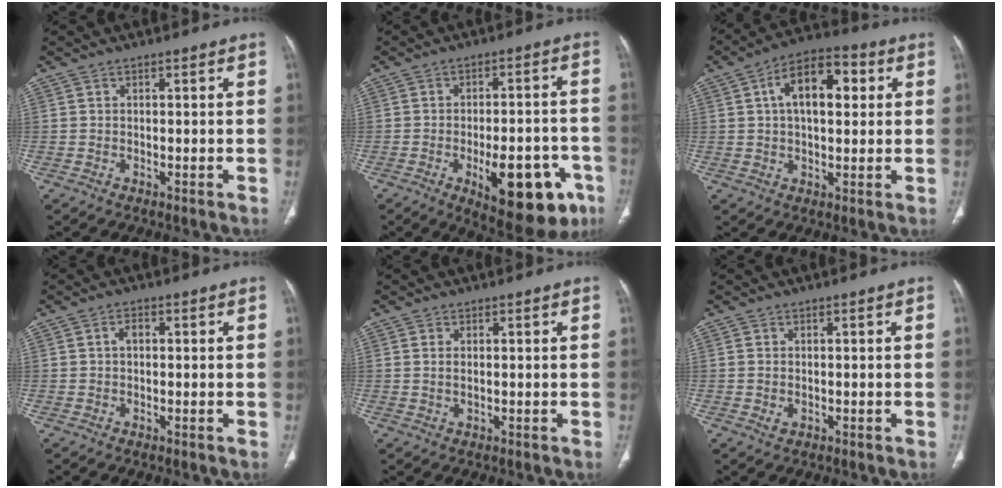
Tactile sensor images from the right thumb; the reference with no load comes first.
{"total": 17.6, "force": [-7.2, 7.4, 14.2], "torque": [-0.139, 0.025, -0.082]}
{"total": 12.4, "force": [3.0, 6.6, 10.0], "torque": [-0.145, 0.020, 0.041]}
{"total": 1.7, "force": [0.2, 1.1, 1.3], "torque": [-0.020, 0.007, 0.002]}
{"total": 1.3, "force": [0.3, 0.5, 1.2], "torque": [-0.031, 0.000, 0.009]}
{"total": 1.2, "force": [-0.2, 0.9, 0.8], "torque": [-0.016, -0.002, 0.000]}